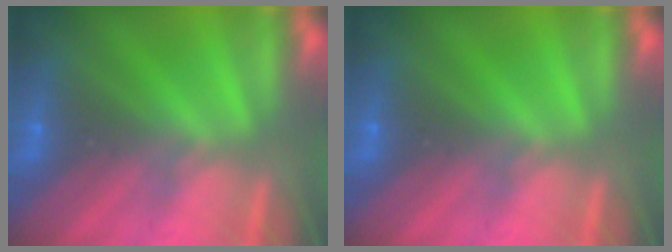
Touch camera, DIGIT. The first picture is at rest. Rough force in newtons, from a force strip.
{"total": 0.0}